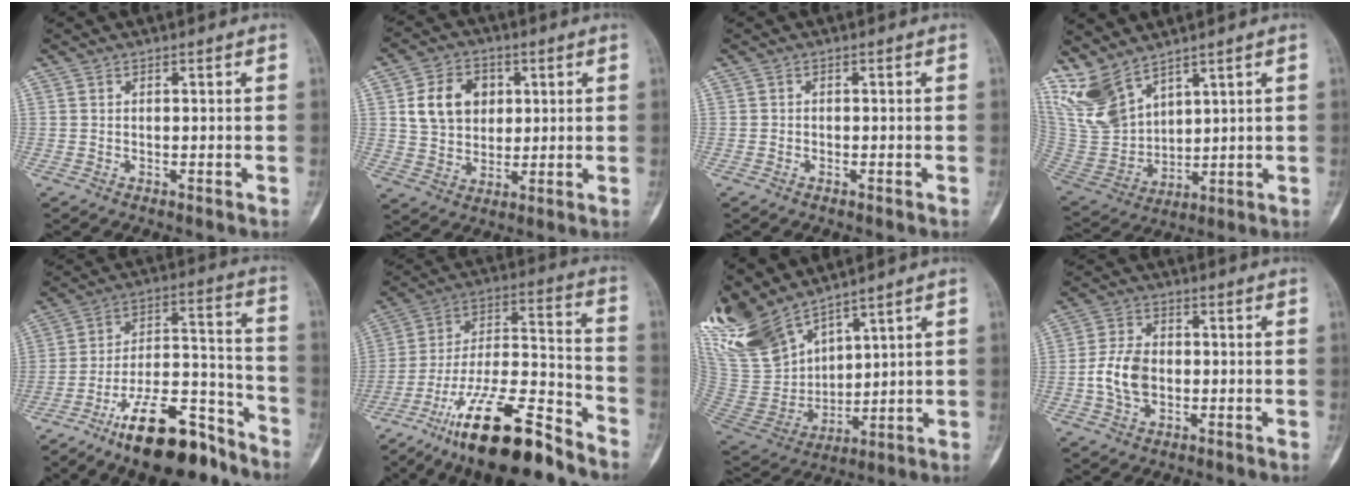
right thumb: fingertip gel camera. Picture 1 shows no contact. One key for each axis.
{"total": 11.6, "fx": 3.0, "fy": 9.3, "fz": 6.4, "tx": -0.072, "ty": 0.000, "tz": 0.054}
{"total": 0.5, "fx": -0.4, "fy": 0.3, "fz": 0.1, "tx": 0.000, "ty": 0.002, "tz": -0.011}
{"total": 12.5, "fx": 9.4, "fy": 5.6, "fz": 6.0, "tx": -0.112, "ty": -0.043, "tz": 0.218}
{"total": 19.7, "fx": -13.8, "fy": 7.1, "fz": 12.1, "tx": -0.187, "ty": 0.100, "tz": -0.231}
{"total": 22.3, "fx": -16.1, "fy": 5.6, "fz": 14.3, "tx": -0.259, "ty": 0.082, "tz": -0.281}
{"total": 18.5, "fx": 15.2, "fy": 6.7, "fz": 8.3, "tx": -0.164, "ty": -0.057, "tz": 0.324}
{"total": 7.9, "fx": -1.2, "fy": 5.5, "fz": 5.6, "tx": -0.102, "ty": 0.013, "tz": -0.025}